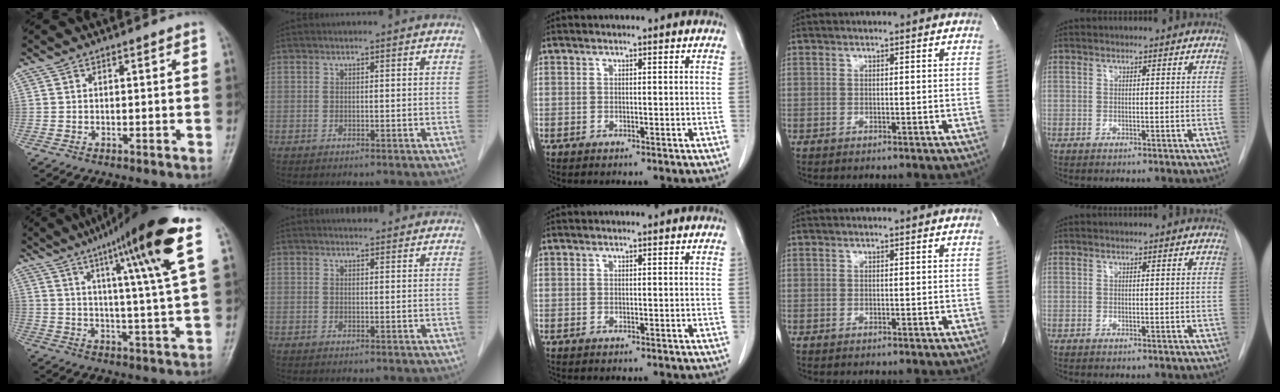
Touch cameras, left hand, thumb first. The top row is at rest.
{"thumb": {"total": 19.8, "force": [9.9, 1.2, 17.2], "torque": [-0.252, -0.022, 0.144]}, "index": {"total": 4.4, "force": [4.1, 1.1, 1.0], "torque": [-0.013, 0.015, 0.048]}}